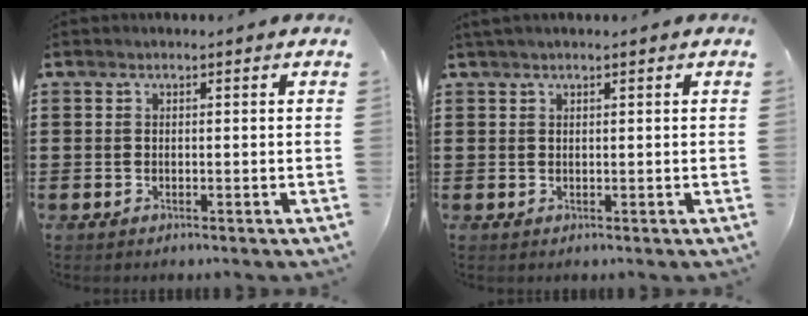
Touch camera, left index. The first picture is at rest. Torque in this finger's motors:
{"motor_torque": [0.84, 0.83, 0.16, 0.03]}